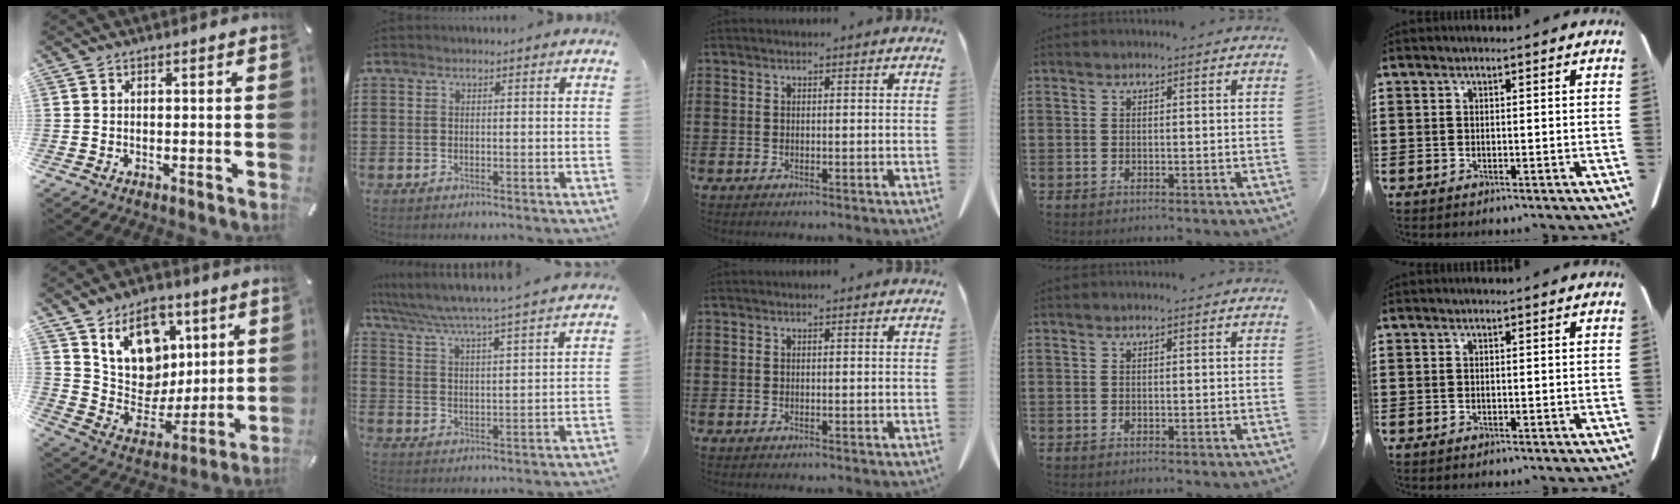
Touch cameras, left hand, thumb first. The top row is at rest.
{"thumb": {"total": 15.1, "force": [7.6, 11.6, 5.9], "torque": [-0.097, -0.049, 0.151]}, "index": {"total": 4.4, "force": [4.0, -0.8, 1.6], "torque": [-0.053, -0.039, 0.058]}}